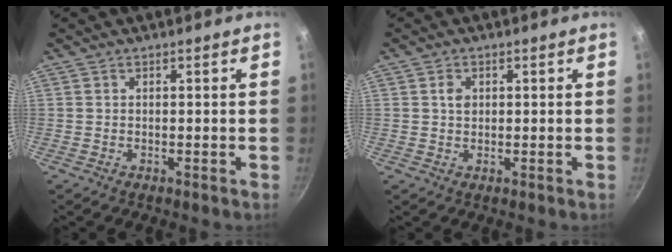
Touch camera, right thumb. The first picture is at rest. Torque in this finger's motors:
{"motor_torque": [0.38, 0.92, 0.40, -0.09, -0.02]}